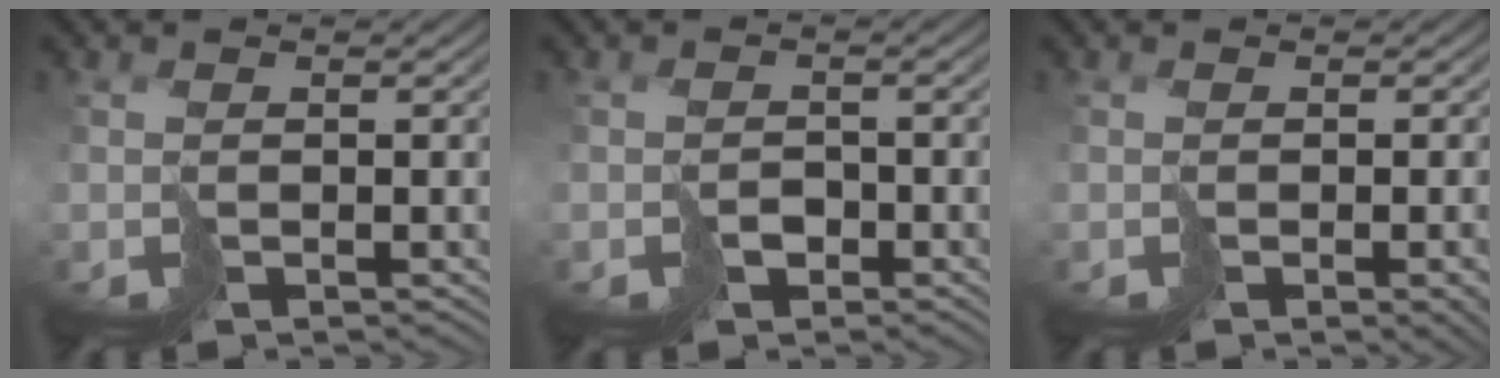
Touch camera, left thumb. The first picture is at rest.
{"total": 1.6, "force": [-0.9, 1.2, 0.6], "torque": [-0.006, -0.001, -0.015]}
{"total": 3.3, "force": [-1.4, 0.9, 2.9], "torque": [-0.038, -0.005, -0.017]}